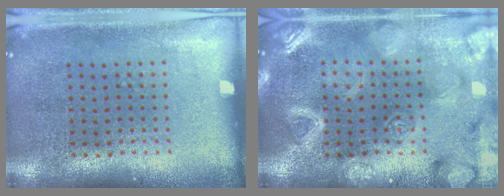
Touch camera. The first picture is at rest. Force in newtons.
{"total": 5.8, "press": 5.7, "slide": 0.8}